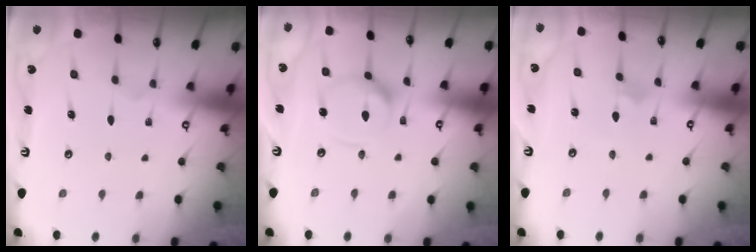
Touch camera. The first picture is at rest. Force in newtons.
{"total": 11.6, "press": 11.5, "slide": 1.0}
{"total": 1.9, "press": 1.9, "slide": 0.1}